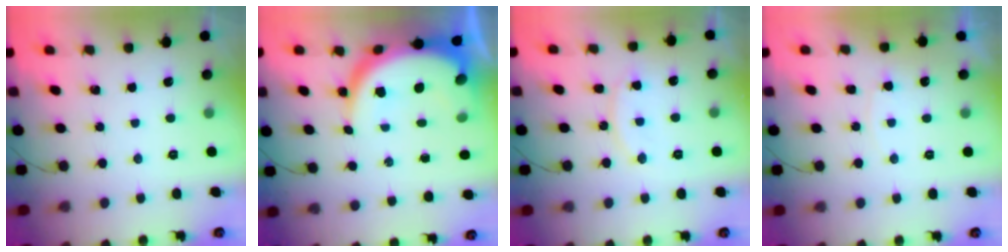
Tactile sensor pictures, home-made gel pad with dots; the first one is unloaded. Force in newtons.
{"total": 13.2, "press": 13.2, "slide": 1.1}
{"total": 9.8, "press": 9.7, "slide": 0.8}
{"total": 4.6, "press": 4.6, "slide": 0.3}